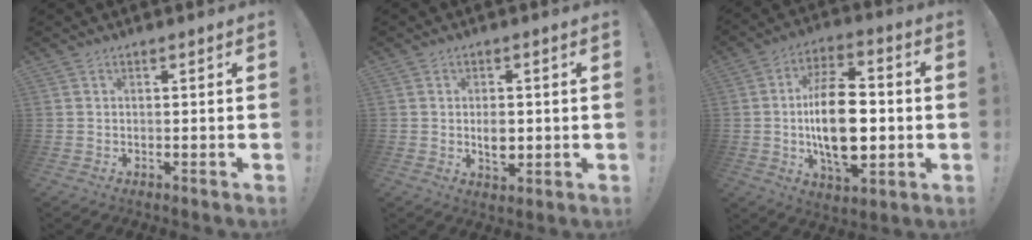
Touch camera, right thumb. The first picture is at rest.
{"total": 5.2, "force": [-0.2, 4.1, 3.1], "torque": [-0.020, -0.005, -0.005]}
{"total": 19.9, "force": [-1.4, 10.9, 16.6], "torque": [-0.300, 0.000, -0.026]}